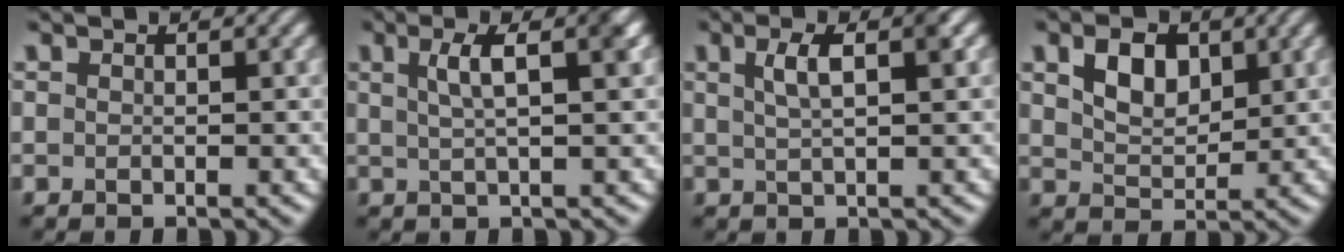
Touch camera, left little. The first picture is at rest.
{"total": 4.6, "force": [1.5, 1.3, 4.1], "torque": [-0.057, 0.010, 0.020]}
{"total": 3.3, "force": [1.1, 1.0, 3.0], "torque": [-0.043, 0.010, 0.016]}
{"total": 3.9, "force": [1.7, 2.4, 2.6], "torque": [-0.052, 0.002, 0.030]}